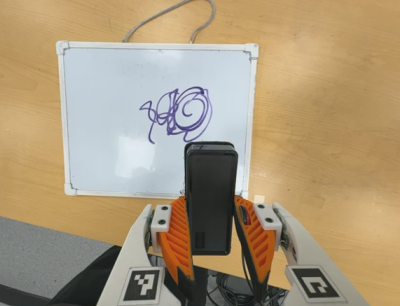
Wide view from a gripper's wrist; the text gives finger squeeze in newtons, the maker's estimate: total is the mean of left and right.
{"total": 4.0, "left": 2.4, "right": 5.5}